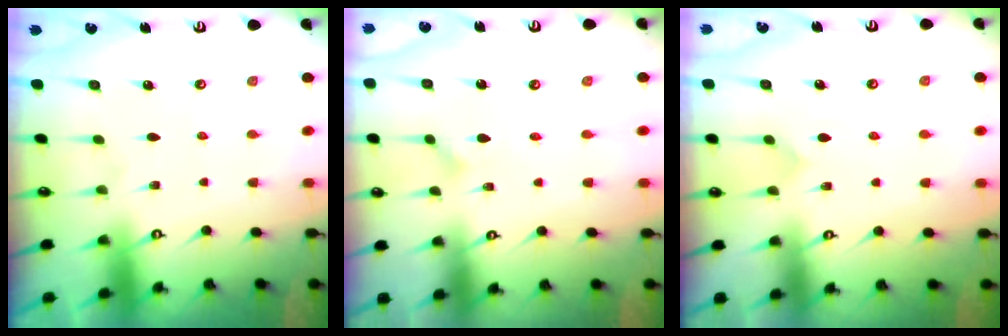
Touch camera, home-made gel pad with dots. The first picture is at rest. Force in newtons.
{"total": 2.6, "press": 2.6, "slide": 0.3}
{"total": 4.6, "press": 4.6, "slide": 0.4}